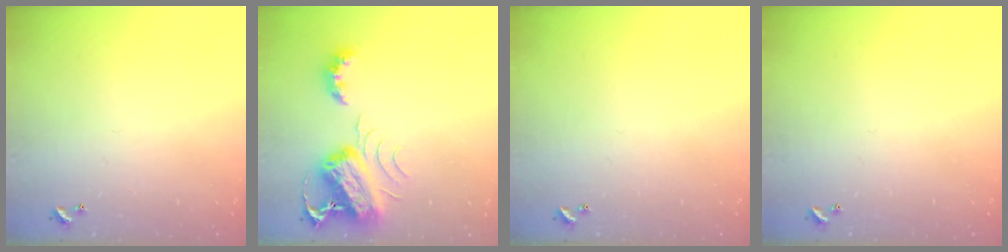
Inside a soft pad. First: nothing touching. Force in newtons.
{"total": 8.4, "press": 8.3, "slide": 0.9}
{"total": 0.0}
{"total": 0.0}